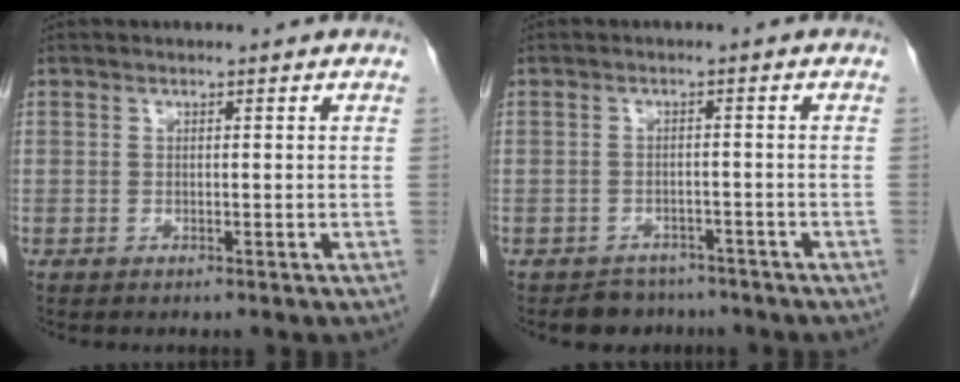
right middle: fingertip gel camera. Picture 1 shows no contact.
{"total": 3.9, "force": [-3.3, 2.1, -0.3], "torque": [0.005, 0.007, -0.048]}